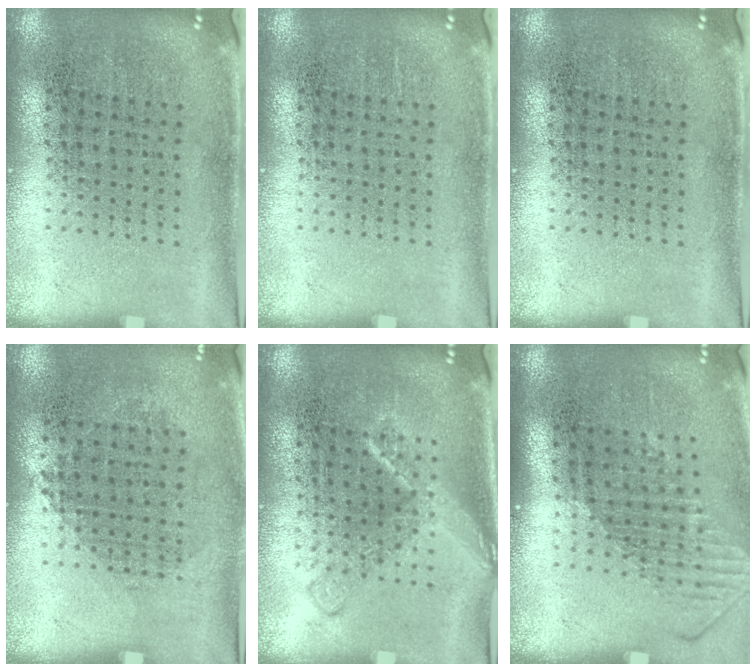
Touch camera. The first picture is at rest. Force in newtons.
{"total": 0.0}
{"total": 0.0}
{"total": 0.9, "press": 0.8, "slide": 0.4}
{"total": 2.3, "press": 2.3, "slide": 0.3}
{"total": 1.6, "press": 1.1, "slide": 1.1}